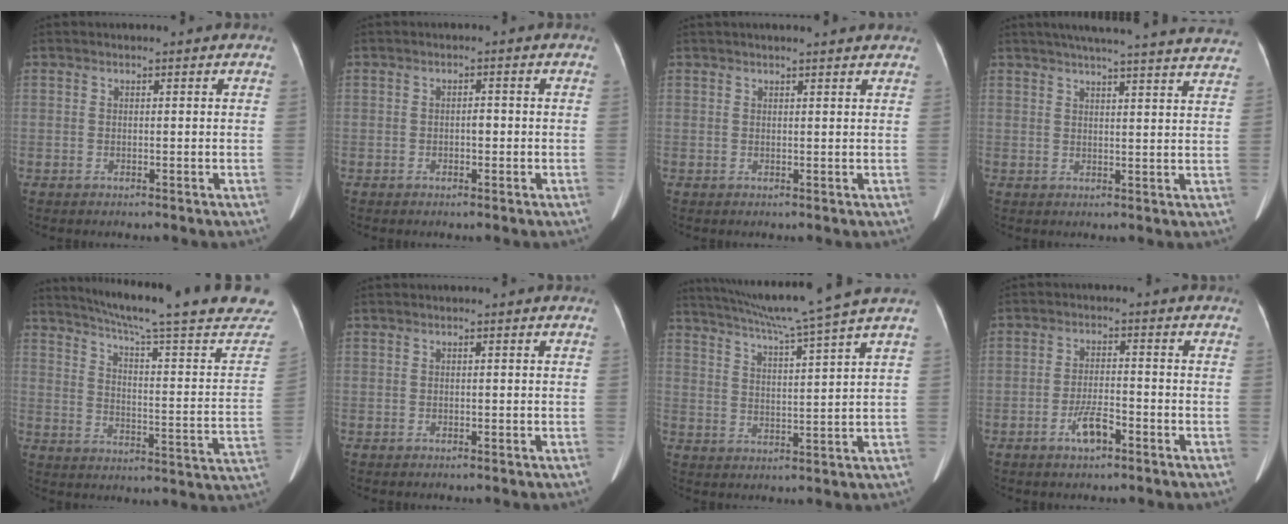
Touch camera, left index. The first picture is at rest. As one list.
[{"total": 1.3, "force": [-0.5, 0.7, 1.0], "torque": [-0.013, 0.003, -0.009]}, {"total": 6.3, "force": [5.6, 0.3, 2.8], "torque": [-0.037, 0.024, 0.061]}, {"total": 26.4, "force": [24.1, 1.6, 10.7], "torque": [-0.159, -0.020, 0.283]}, {"total": 28.7, "force": [25.4, 1.5, 13.2], "torque": [-0.194, -0.083, 0.311]}, {"total": 0.0}, {"total": 12.8, "force": [10.8, -2.8, 6.3], "torque": [-0.112, -0.012, 0.163]}, {"total": 4.4, "force": [-2.6, 1.2, 3.3], "torque": [-0.066, 0.000, -0.048]}]